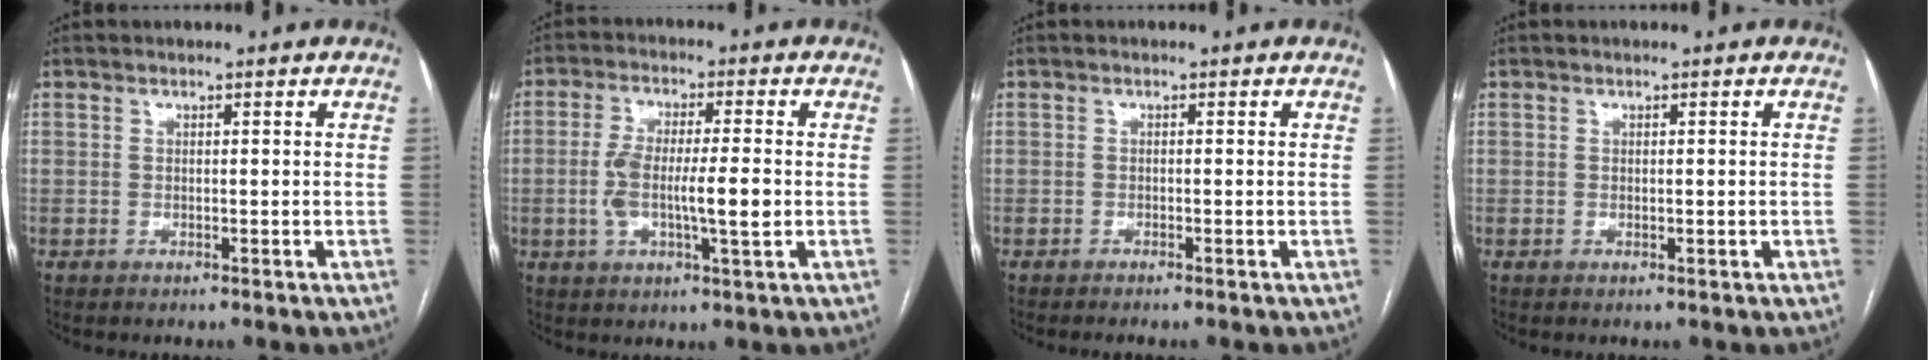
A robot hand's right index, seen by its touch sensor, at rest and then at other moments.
{"total": 8.8, "force": [-1.1, 1.3, 8.6], "torque": [-0.161, 0.006, -0.021]}
{"total": 1.4, "force": [-1.2, -0.2, 0.8], "torque": [-0.011, 0.000, -0.016]}
{"total": 0.6, "force": [-0.1, 0.2, 0.6], "torque": [-0.011, -0.002, 0.000]}